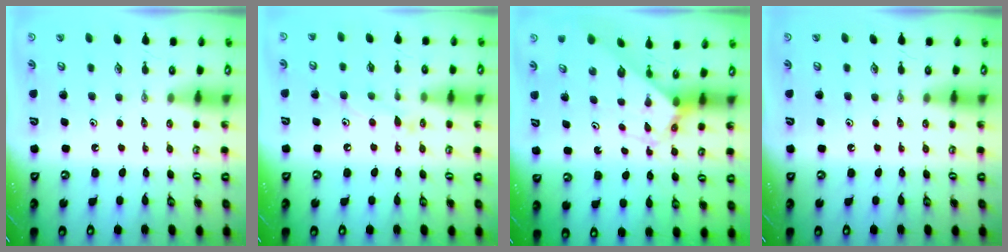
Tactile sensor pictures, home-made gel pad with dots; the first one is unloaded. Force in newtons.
{"total": 8.9, "press": 8.9, "slide": 0.6}
{"total": 2.9, "press": 2.9, "slide": 0.1}
{"total": 0.0}